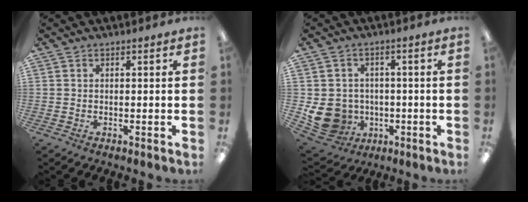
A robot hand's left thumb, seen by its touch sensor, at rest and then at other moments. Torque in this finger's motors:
{"motor_torque": [1.06, 1.13, 1.06, 0.16, 0.19]}